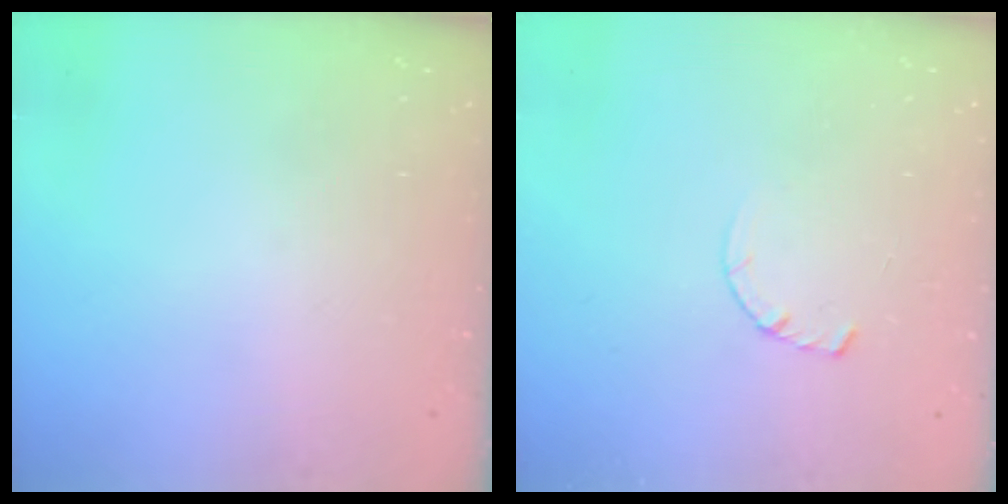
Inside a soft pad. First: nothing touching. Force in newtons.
{"total": 3.3, "press": 3.3, "slide": 0.3}